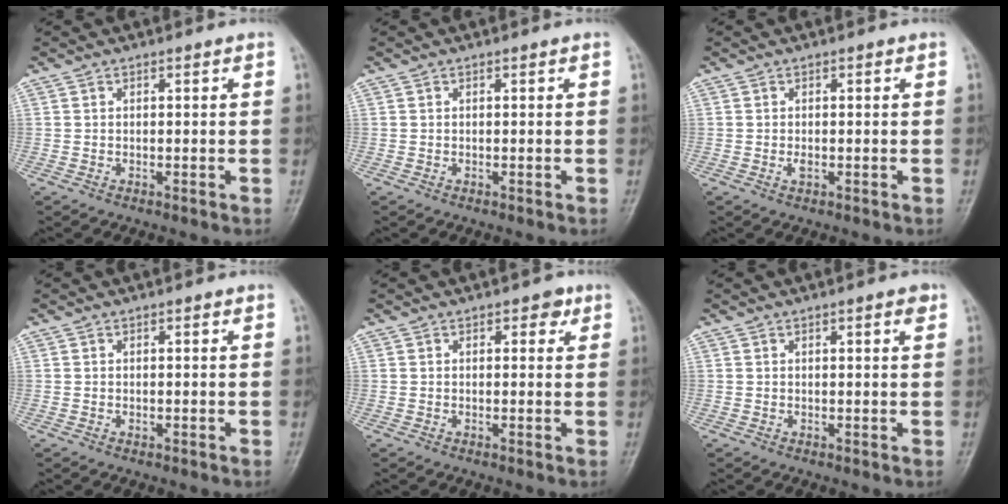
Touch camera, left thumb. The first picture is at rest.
{"total": 0.0}
{"total": 1.2, "force": [-0.2, 0.7, 1.0], "torque": [-0.016, -0.002, -0.004]}
{"total": 0.5, "force": [0.1, 0.4, 0.4], "torque": [-0.004, 0.000, 0.002]}
{"total": 2.3, "force": [1.2, 1.4, 1.4], "torque": [-0.002, -0.001, 0.011]}
{"total": 1.8, "force": [1.0, 0.4, 1.5], "torque": [-0.019, -0.002, 0.011]}